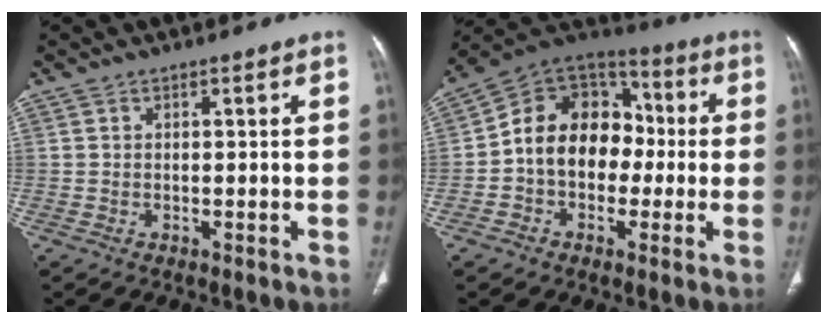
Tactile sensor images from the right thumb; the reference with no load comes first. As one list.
[{"total": 15.7, "force": [-1.0, 12.1, 10.0], "torque": [-0.118, 0.046, -0.032]}]